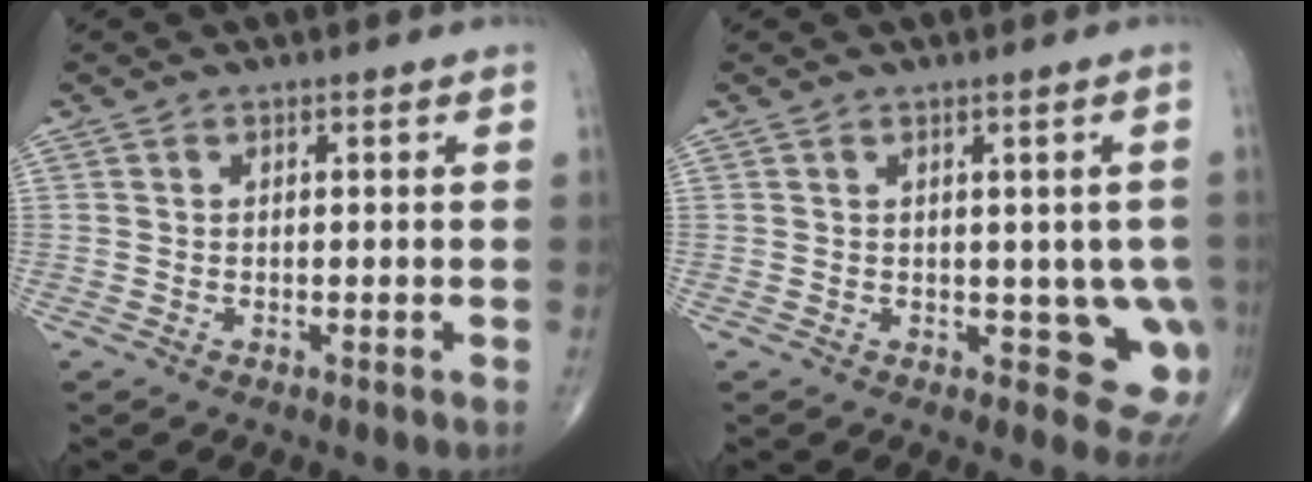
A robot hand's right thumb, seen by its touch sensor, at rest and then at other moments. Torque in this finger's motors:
{"motor_torque": [-0.09, 0.86, 0.23, -0.20, -0.03]}